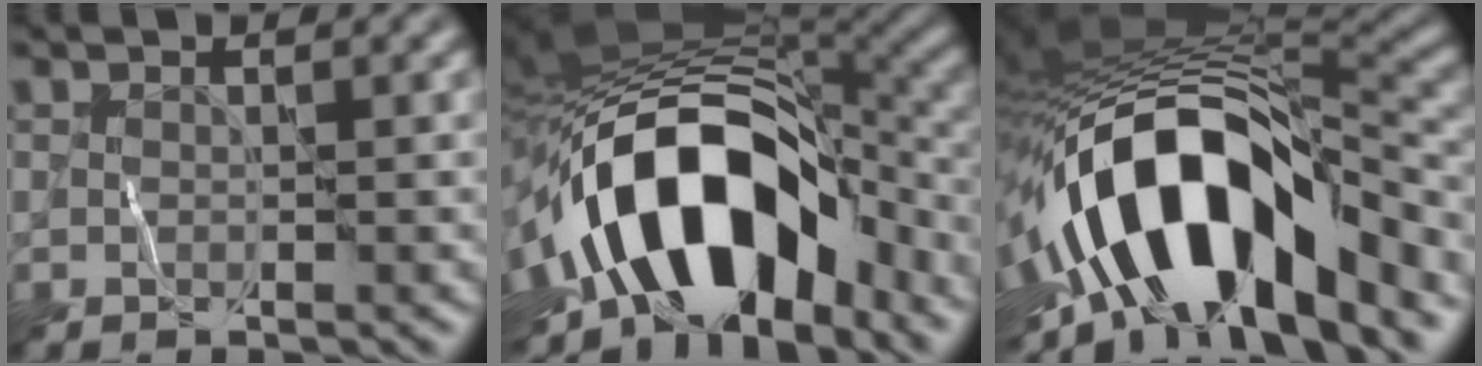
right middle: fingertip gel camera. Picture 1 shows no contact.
{"total": 13.6, "force": [-5.6, 7.6, 9.8], "torque": [-0.146, 0.012, -0.099]}
{"total": 15.4, "force": [-5.2, 6.7, 12.8], "torque": [-0.207, 0.014, -0.093]}